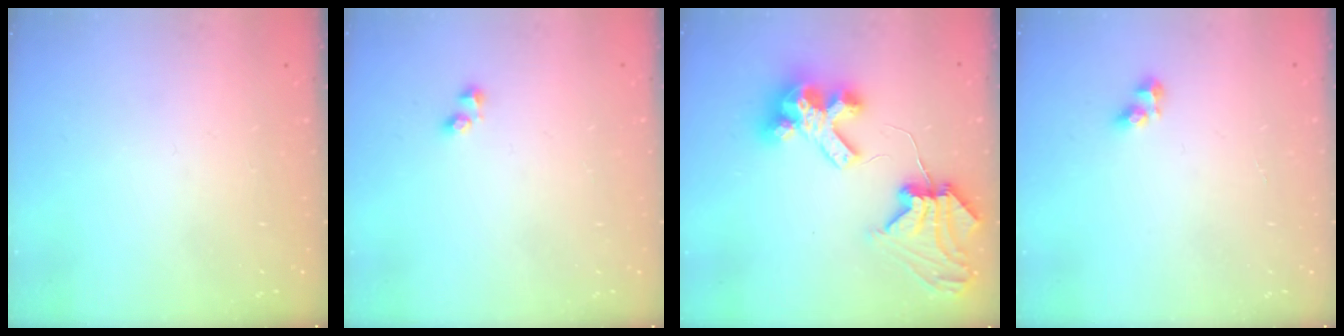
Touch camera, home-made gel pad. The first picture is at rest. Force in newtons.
{"total": 2.2, "press": 2.0, "slide": 0.9}
{"total": 10.2, "press": 10.1, "slide": 1.5}
{"total": 4.8, "press": 4.7, "slide": 0.7}